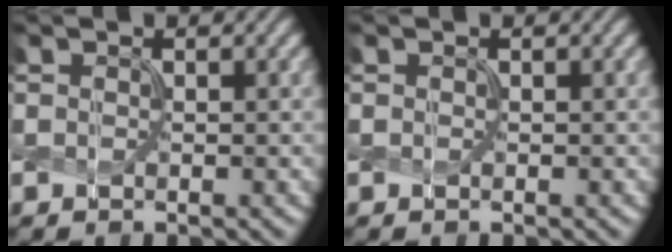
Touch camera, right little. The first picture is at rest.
{"total": 0.0}